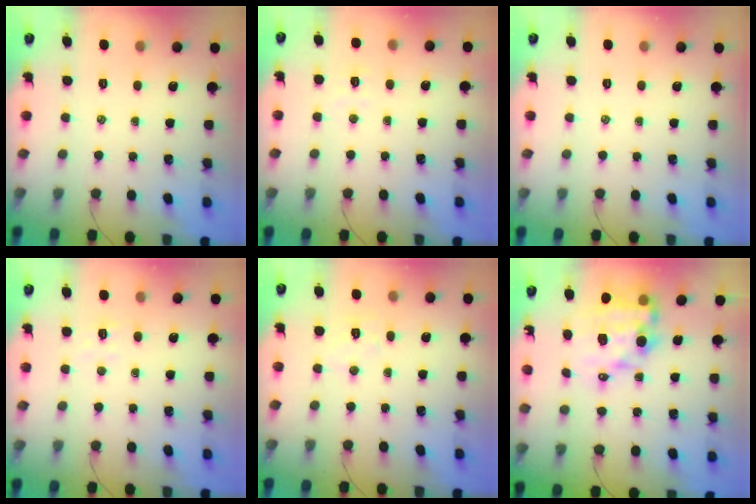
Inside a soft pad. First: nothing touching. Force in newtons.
{"total": 3.0, "press": 2.9, "slide": 0.9}
{"total": 0.0}
{"total": 5.1, "press": 5.0, "slide": 0.8}
{"total": 5.6, "press": 5.5, "slide": 0.9}
{"total": 13.1, "press": 12.6, "slide": 3.4}